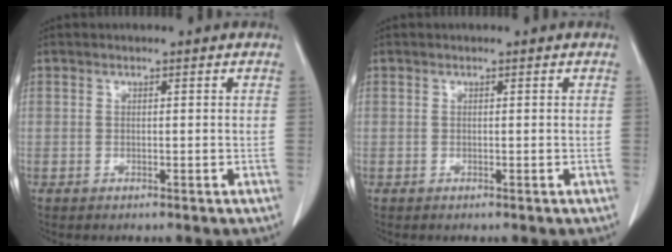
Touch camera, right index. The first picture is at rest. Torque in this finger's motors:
{"motor_torque": [0.00, 0.00, 0.05, 0.00]}